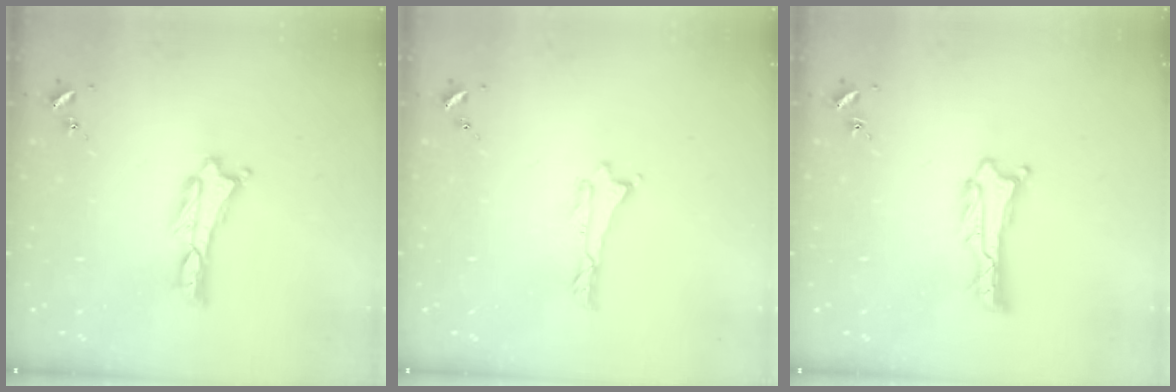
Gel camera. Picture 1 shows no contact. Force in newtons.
{"total": 0.0}
{"total": 0.9, "press": 0.8, "slide": 0.1}